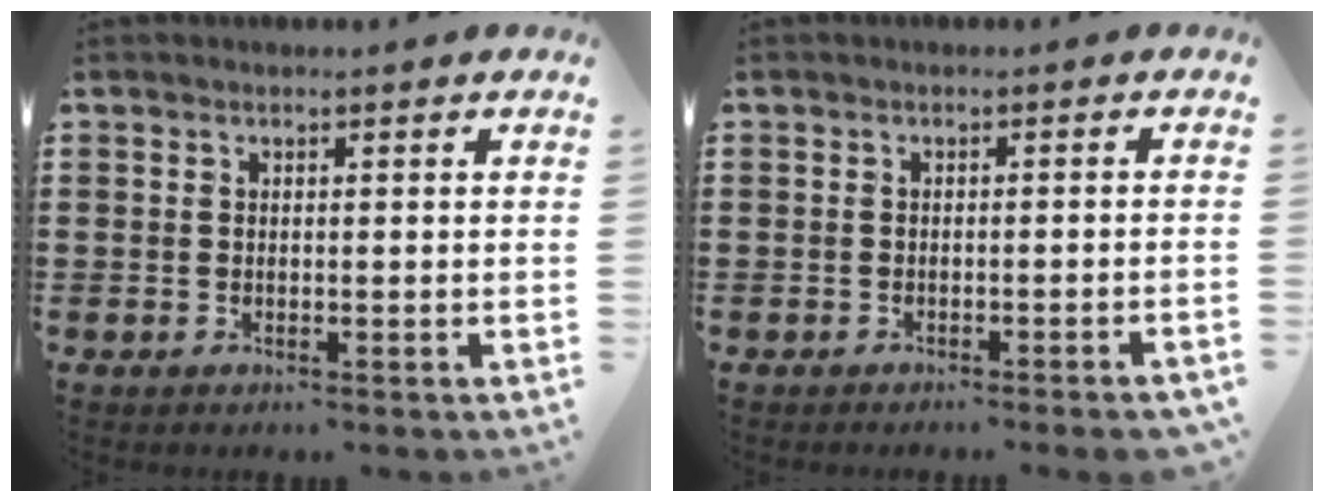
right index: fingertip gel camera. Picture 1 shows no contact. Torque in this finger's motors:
{"motor_torque": [0.87, -0.70, -0.12, -0.05]}